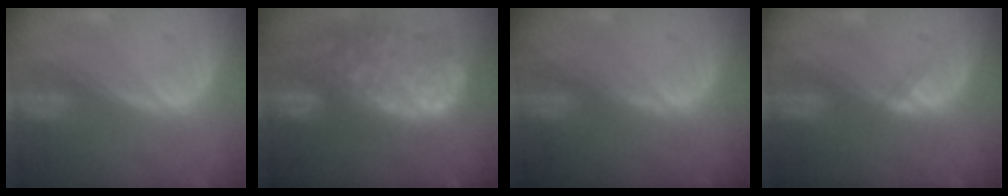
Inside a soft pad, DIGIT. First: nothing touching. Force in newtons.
{"total": 13.1, "press": 10.9, "slide": 7.3}
{"total": 0.6, "press": 0.5, "slide": 0.3}
{"total": 1.1, "press": 0.8, "slide": 0.7}